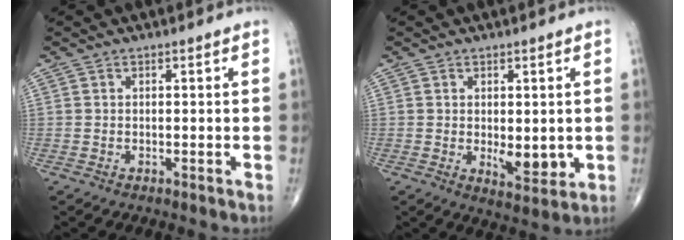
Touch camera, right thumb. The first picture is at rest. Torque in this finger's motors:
{"motor_torque": [0.68, 0.77, 0.41, 0.00, 0.01]}